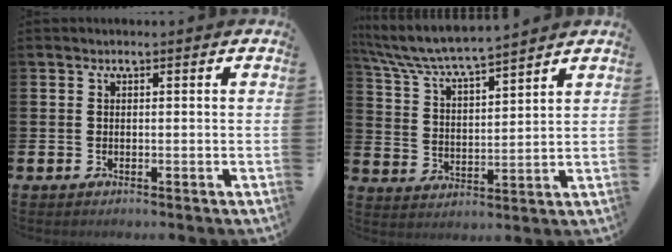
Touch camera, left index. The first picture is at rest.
{"total": 6.6, "force": [6.3, 0.5, 1.9], "torque": [-0.069, -0.040, 0.109]}